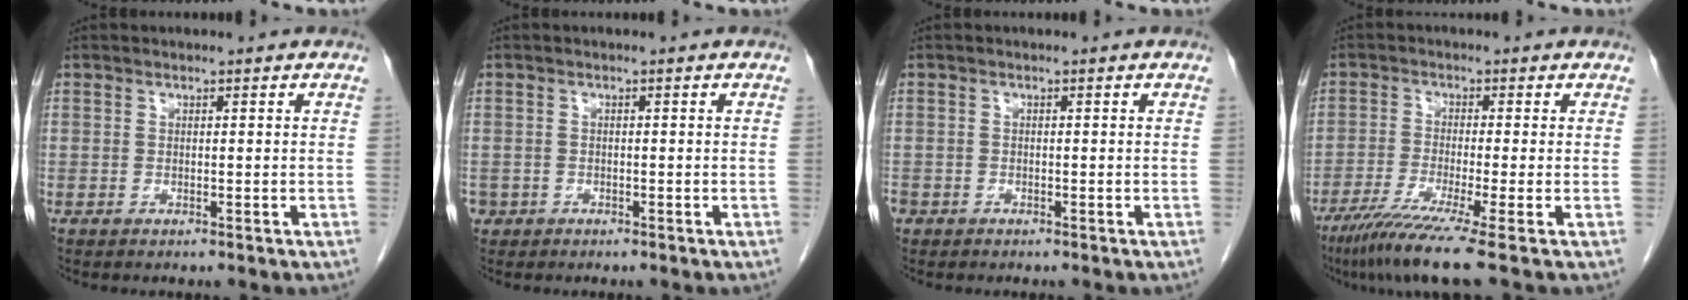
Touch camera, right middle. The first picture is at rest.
{"total": 1.8, "force": [-0.9, 1.5, 0.2], "torque": [-0.004, 0.004, -0.015]}
{"total": 2.1, "force": [-1.3, 1.5, 0.6], "torque": [-0.017, 0.000, -0.025]}
{"total": 8.6, "force": [-5.9, -1.6, 6.1], "torque": [-0.100, -0.030, -0.103]}